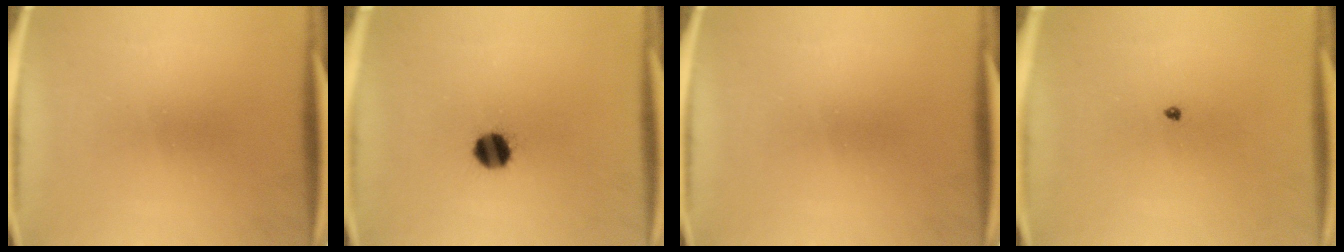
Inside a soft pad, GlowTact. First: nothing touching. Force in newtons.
{"total": 6.4}
{"total": 0.0}
{"total": 0.6}